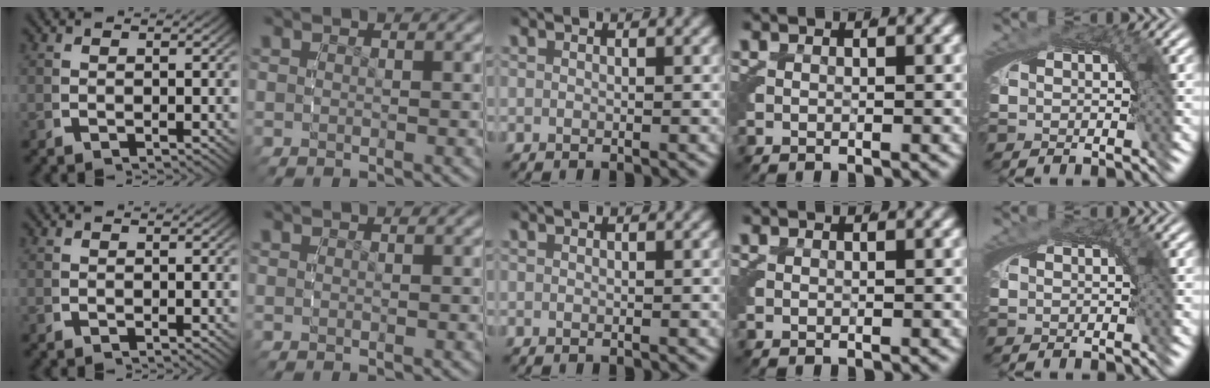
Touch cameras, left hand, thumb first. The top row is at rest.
{}